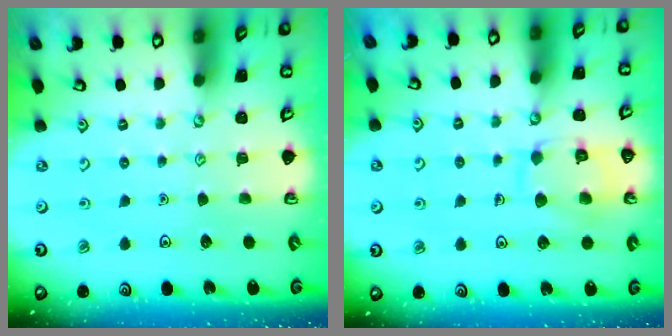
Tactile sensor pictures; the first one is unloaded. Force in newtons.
{"total": 10.9, "press": 10.9, "slide": 0.5}